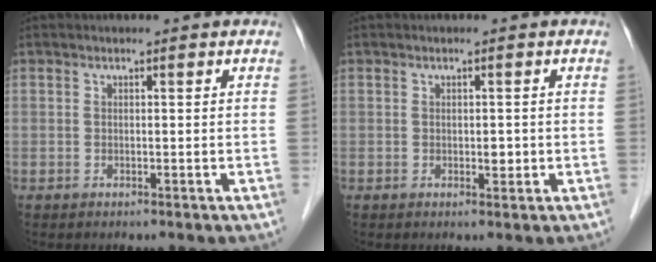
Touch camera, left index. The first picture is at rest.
{"total": 1.2, "force": [-0.1, 0.7, 1.0], "torque": [-0.014, 0.000, 0.000]}